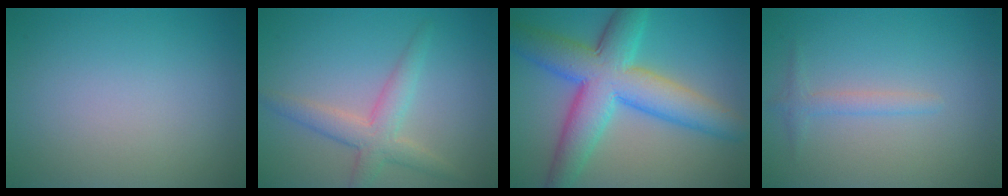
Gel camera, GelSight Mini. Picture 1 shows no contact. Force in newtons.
{"total": 3.5, "press": 3.5, "slide": 0.1}
{"total": 9.7, "press": 9.7, "slide": 0.1}
{"total": 1.4, "press": 1.4, "slide": 0.0}